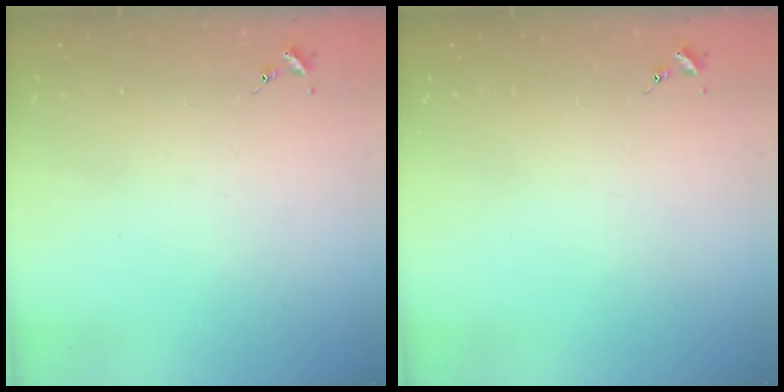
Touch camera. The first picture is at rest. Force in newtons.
{"total": 0.0}